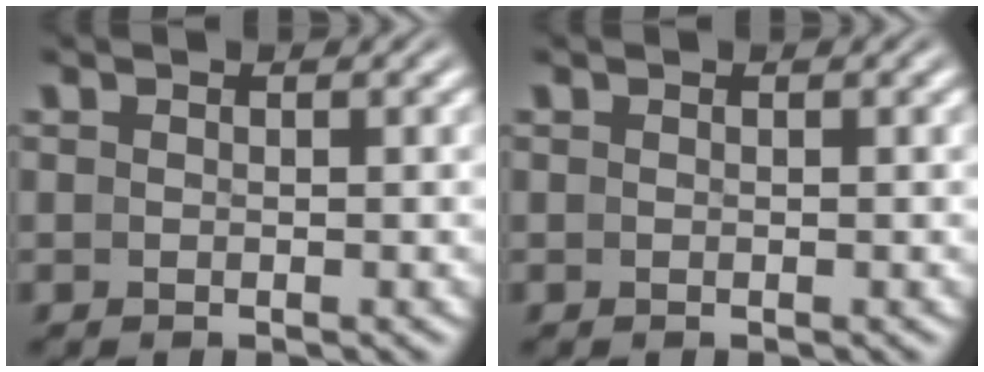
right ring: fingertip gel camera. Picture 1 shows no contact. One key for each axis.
{"total": 0.0}